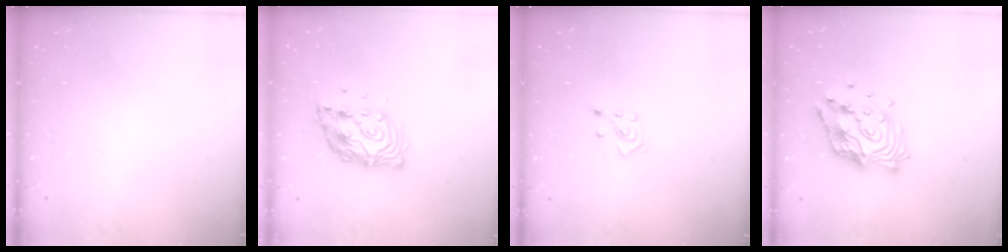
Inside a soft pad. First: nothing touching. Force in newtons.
{"total": 12.1, "press": 12.0, "slide": 0.9}
{"total": 4.6, "press": 4.5, "slide": 0.8}
{"total": 16.3, "press": 16.3, "slide": 1.3}